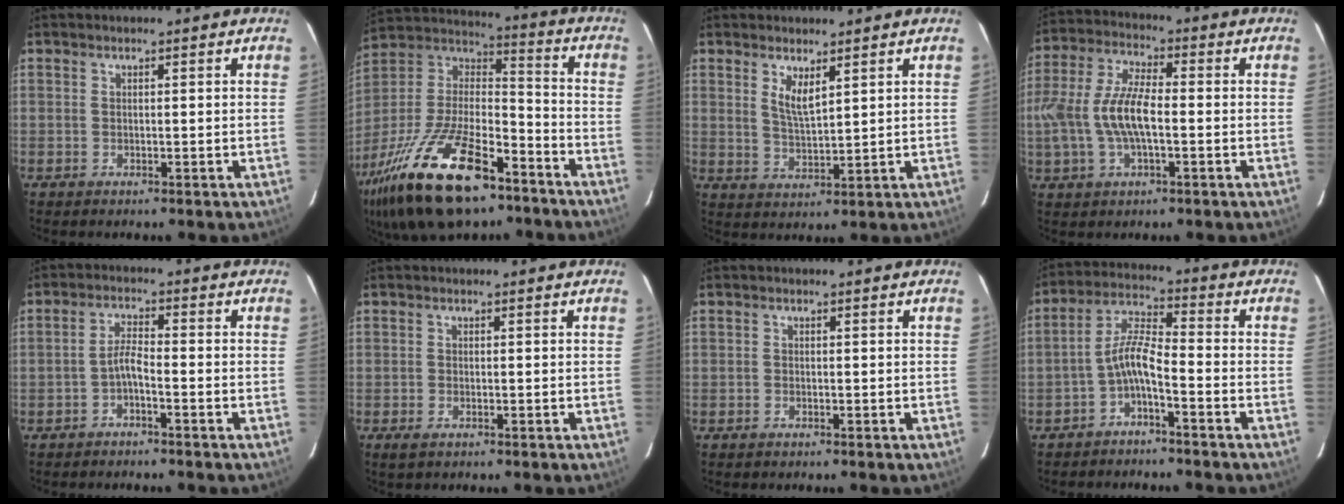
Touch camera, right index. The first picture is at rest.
{"total": 28.5, "force": [-17.6, 11.6, 19.3], "torque": [-0.391, -0.024, -0.295]}
{"total": 4.4, "force": [2.4, 1.2, 3.4], "torque": [-0.064, -0.009, 0.046]}
{"total": 12.1, "force": [-1.8, 4.9, 10.9], "torque": [-0.235, 0.007, -0.033]}
{"total": 2.7, "force": [-1.9, 0.3, 2.0], "torque": [-0.048, 0.010, -0.037]}
{"total": 1.6, "force": [-1.1, 0.7, 1.0], "torque": [-0.021, -0.005, -0.021]}
{"total": 0.6, "force": [-0.5, 0.3, 0.0], "torque": [-0.002, 0.002, -0.010]}
{"total": 5.8, "force": [-3.3, 1.1, 4.7], "torque": [-0.112, 0.018, -0.064]}